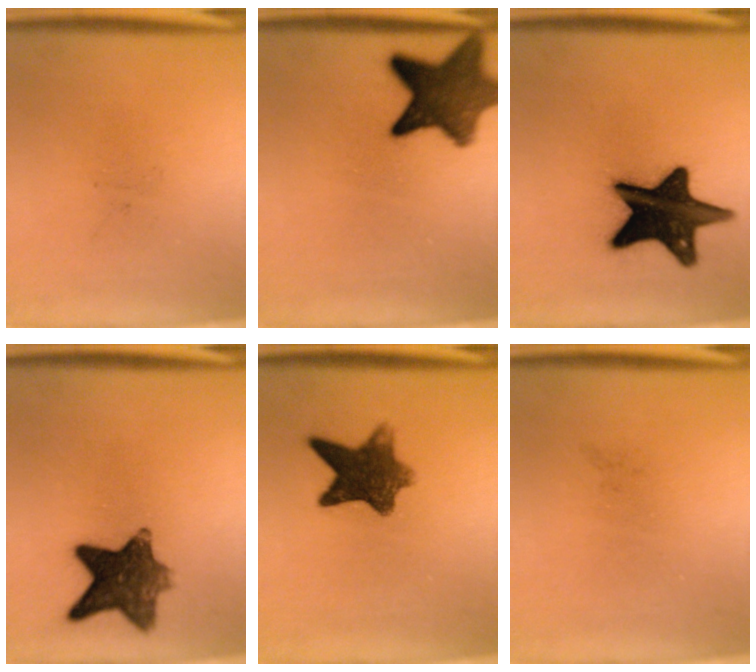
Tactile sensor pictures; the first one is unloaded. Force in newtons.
{"total": 11.4}
{"total": 17.7}
{"total": 10.4}
{"total": 8.7}
{"total": 0.0}